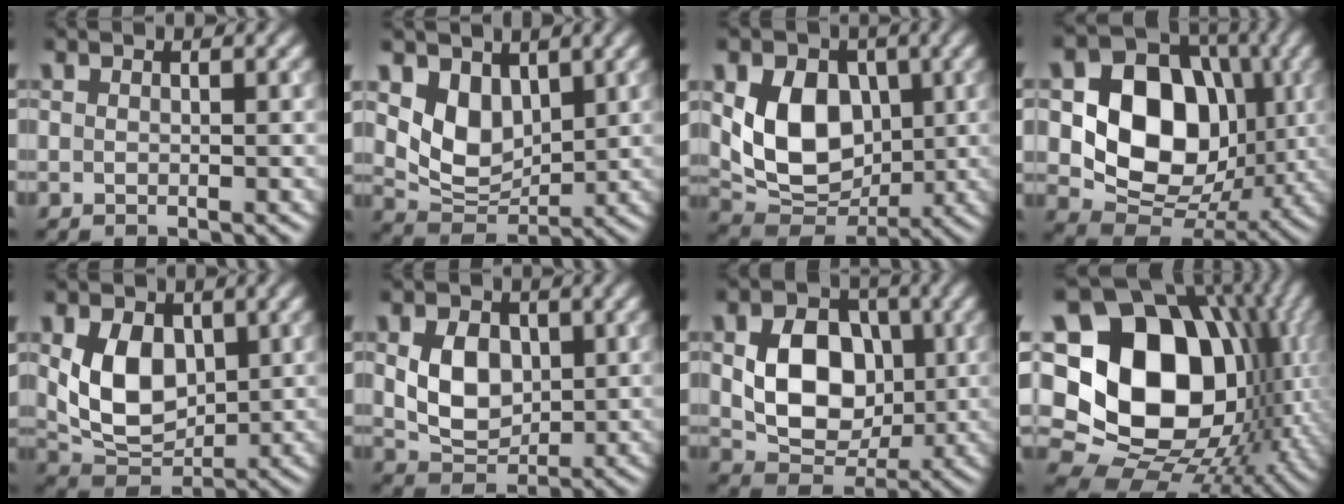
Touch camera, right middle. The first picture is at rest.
{"total": 4.9, "force": [2.0, 3.4, 3.0], "torque": [-0.061, -0.016, 0.038]}
{"total": 8.3, "force": [1.1, 6.1, 5.5], "torque": [-0.098, -0.010, 0.018]}
{"total": 11.7, "force": [0.8, 9.0, 7.3], "torque": [-0.128, -0.006, 0.010]}
{"total": 6.4, "force": [1.0, 4.4, 4.5], "torque": [-0.087, -0.009, 0.024]}
{"total": 4.9, "force": [0.6, 3.6, 3.2], "torque": [-0.070, -0.004, 0.012]}
{"total": 7.7, "force": [0.5, 5.7, 5.1], "torque": [-0.093, -0.003, 0.010]}
{"total": 22.0, "force": [1.9, 17.1, 13.7], "torque": [-0.241, 0.010, 0.039]}